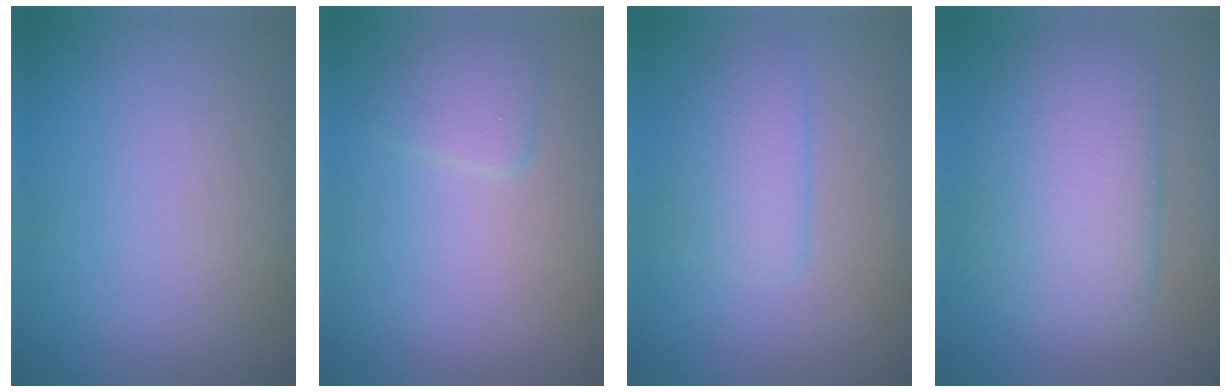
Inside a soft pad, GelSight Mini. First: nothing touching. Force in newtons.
{"total": 1.7, "press": 1.7, "slide": 0.0}
{"total": 2.6, "press": 2.6, "slide": 0.0}
{"total": 5.6, "press": 5.6, "slide": 0.2}